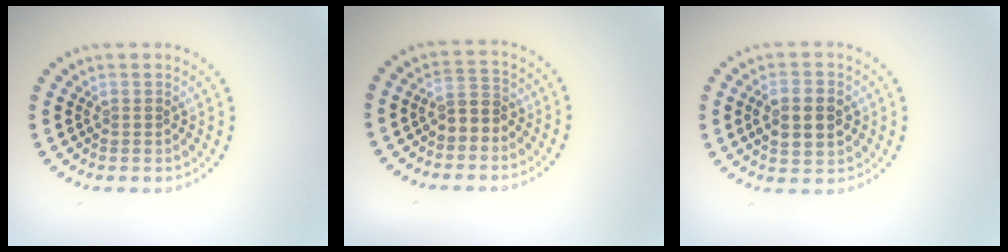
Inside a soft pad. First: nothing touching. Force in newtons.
{"total": 2.4, "press": 2.2, "slide": 1.0}
{"total": 4.8, "press": 4.8, "slide": 0.4}